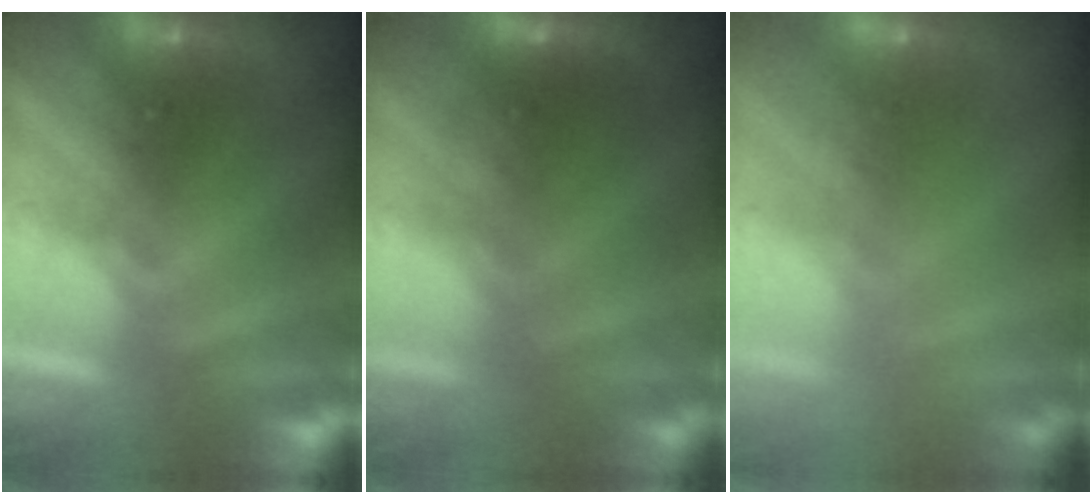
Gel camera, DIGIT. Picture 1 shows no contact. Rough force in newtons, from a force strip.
{"total": 6.6}
{"total": 2.9}